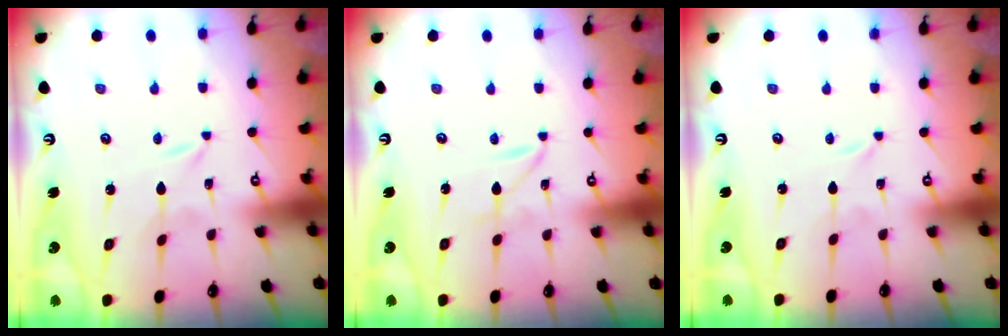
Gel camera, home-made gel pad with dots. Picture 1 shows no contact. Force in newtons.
{"total": 1.4, "press": 1.4, "slide": 0.2}
{"total": 0.0}